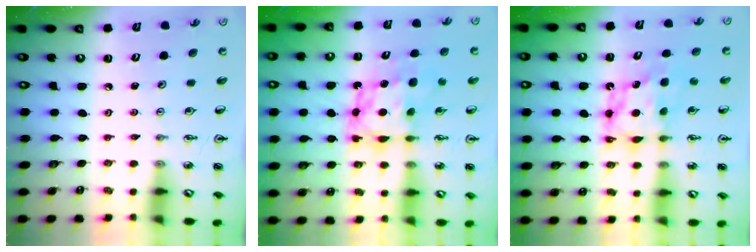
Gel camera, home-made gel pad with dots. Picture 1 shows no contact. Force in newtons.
{"total": 7.1, "press": 7.1, "slide": 0.9}
{"total": 6.4, "press": 6.4, "slide": 0.2}